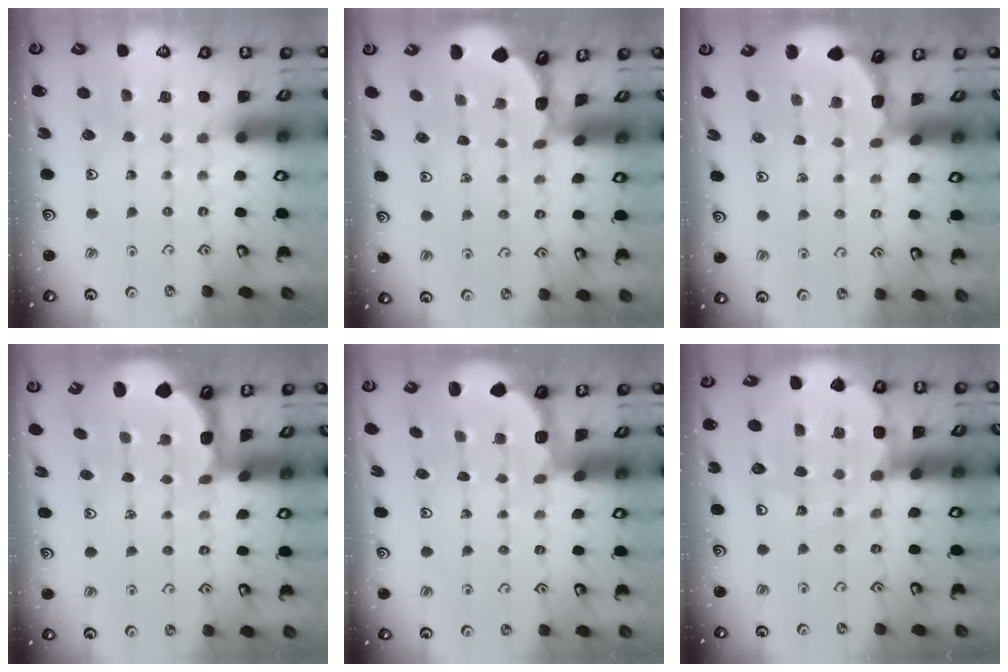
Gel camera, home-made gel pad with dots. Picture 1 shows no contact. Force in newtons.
{"total": 0.5, "press": 0.5, "slide": 0.2}
{"total": 1.7, "press": 1.7, "slide": 0.2}
{"total": 1.8, "press": 1.8, "slide": 0.5}
{"total": 2.0, "press": 1.8, "slide": 0.7}
{"total": 11.7, "press": 11.6, "slide": 1.4}